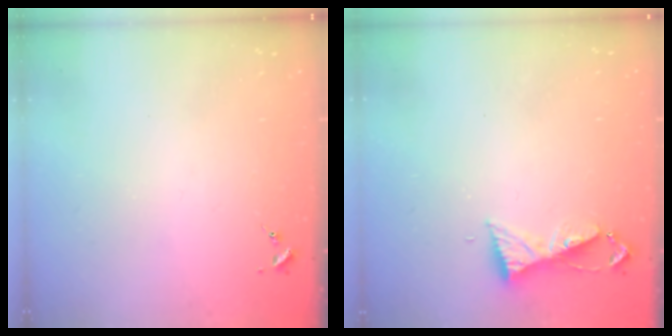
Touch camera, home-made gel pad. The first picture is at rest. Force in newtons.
{"total": 6.0, "press": 5.9, "slide": 0.7}